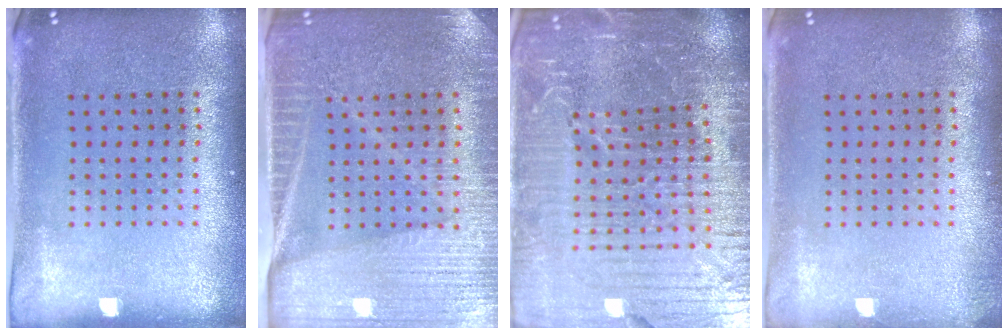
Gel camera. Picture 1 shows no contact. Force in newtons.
{"total": 4.0, "press": 3.7, "slide": 1.6}
{"total": 7.1, "press": 6.2, "slide": 3.6}
{"total": 0.7, "press": 0.7, "slide": 0.2}